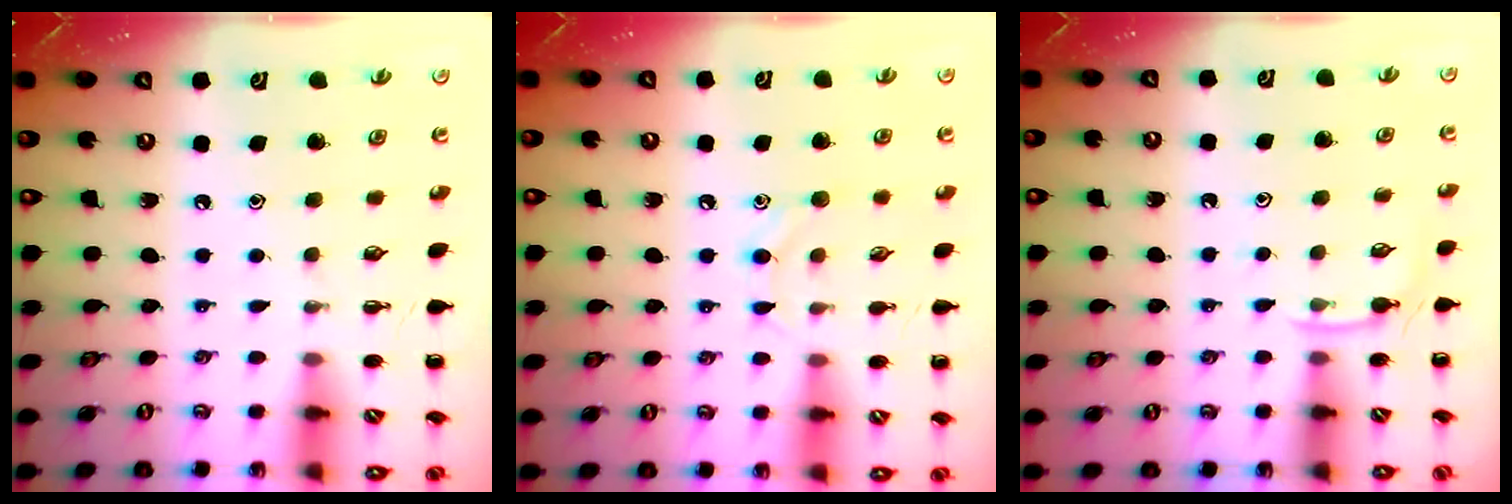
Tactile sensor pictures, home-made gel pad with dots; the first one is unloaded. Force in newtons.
{"total": 6.6, "press": 6.4, "slide": 1.3}
{"total": 4.0, "press": 3.8, "slide": 1.3}